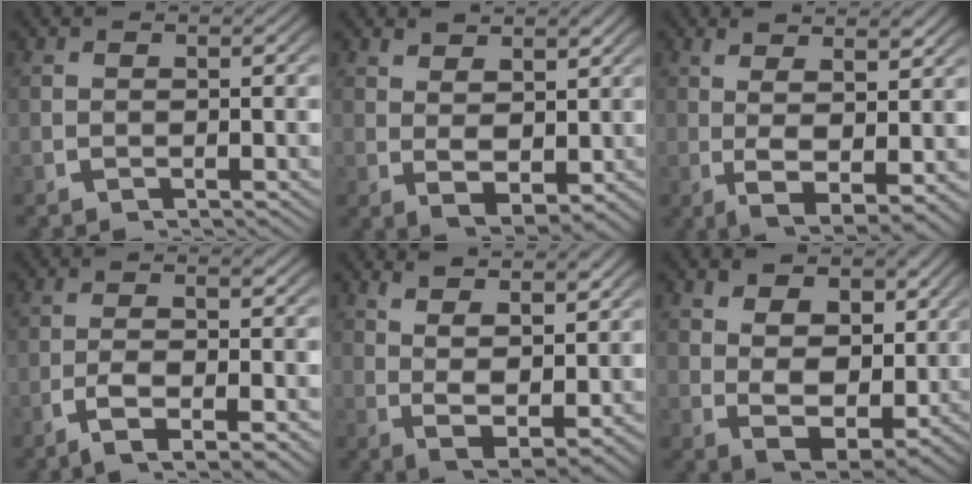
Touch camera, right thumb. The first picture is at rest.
{"total": 4.2, "force": [1.2, 2.9, 2.8], "torque": [-0.047, -0.019, 0.032]}
{"total": 5.8, "force": [-0.1, 3.0, 4.9], "torque": [-0.101, -0.031, 0.017]}
{"total": 4.7, "force": [-2.1, 1.7, 3.8], "torque": [-0.080, -0.012, -0.031]}
{"total": 5.6, "force": [1.2, 3.3, 4.4], "torque": [-0.088, -0.022, 0.035]}
{"total": 8.9, "force": [1.3, 6.5, 6.0], "torque": [-0.119, -0.044, 0.031]}